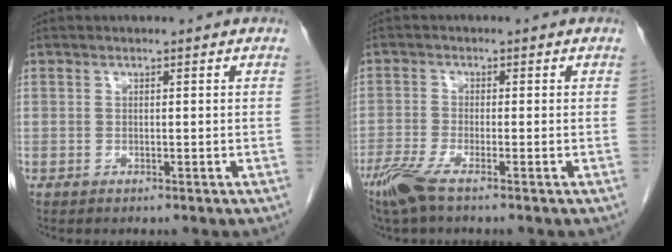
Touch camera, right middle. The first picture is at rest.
{"total": 4.5, "force": [-3.1, 0.2, 3.2], "torque": [-0.074, -0.014, -0.067]}